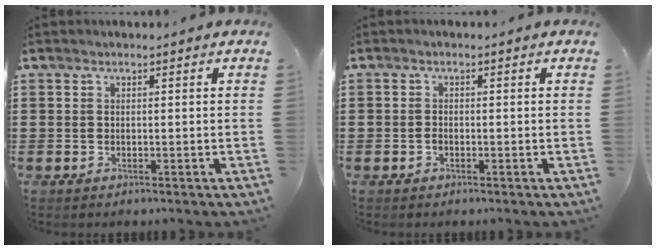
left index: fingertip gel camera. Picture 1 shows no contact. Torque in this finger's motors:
{"motor_torque": [0.09, 0.11, 0.02, 0.00]}